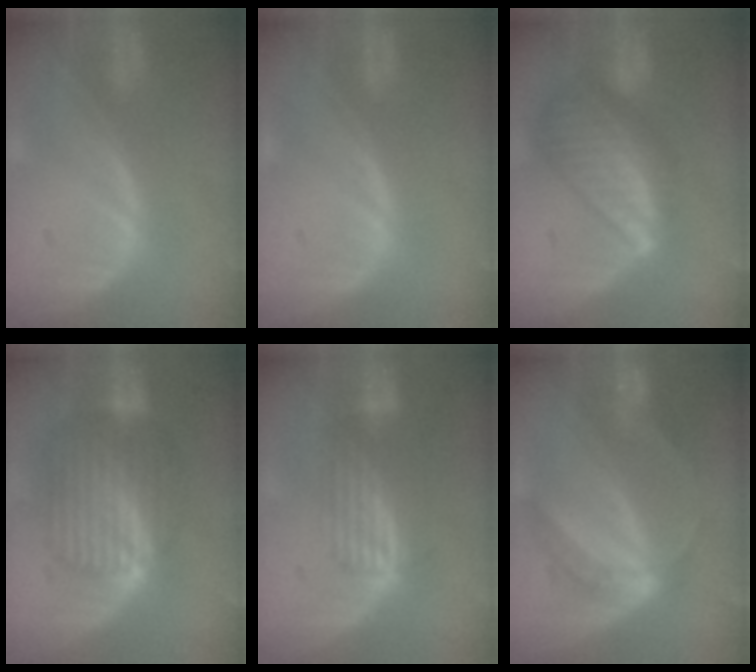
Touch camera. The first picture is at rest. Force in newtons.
{"total": 0.0}
{"total": 9.2, "press": 8.0, "slide": 4.5}
{"total": 8.9, "press": 8.9, "slide": 0.5}
{"total": 6.8, "press": 5.7, "slide": 3.7}
{"total": 6.2, "press": 5.3, "slide": 3.2}